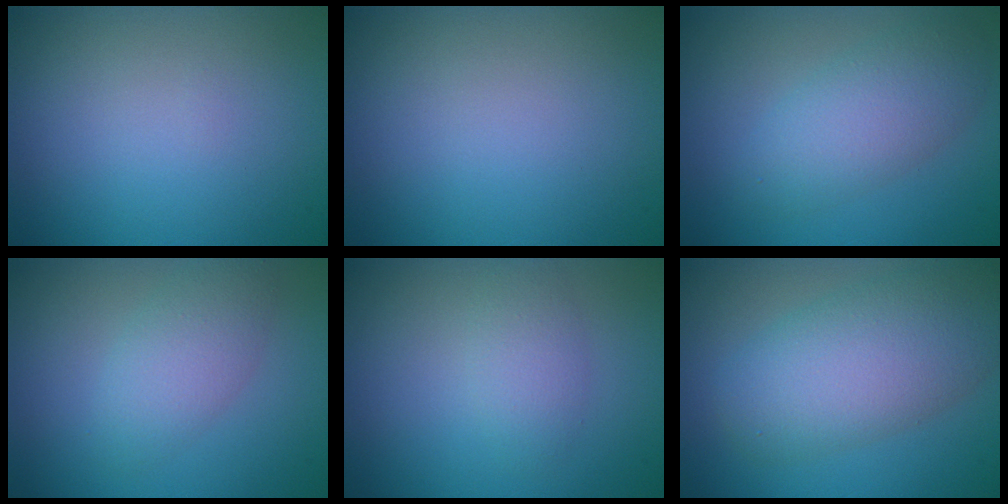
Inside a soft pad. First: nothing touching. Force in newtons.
{"total": 0.0}
{"total": 3.9, "press": 3.9, "slide": 0.1}
{"total": 3.0, "press": 3.0, "slide": 0.0}
{"total": 1.9, "press": 1.9, "slide": 0.1}
{"total": 7.1, "press": 7.1, "slide": 0.2}